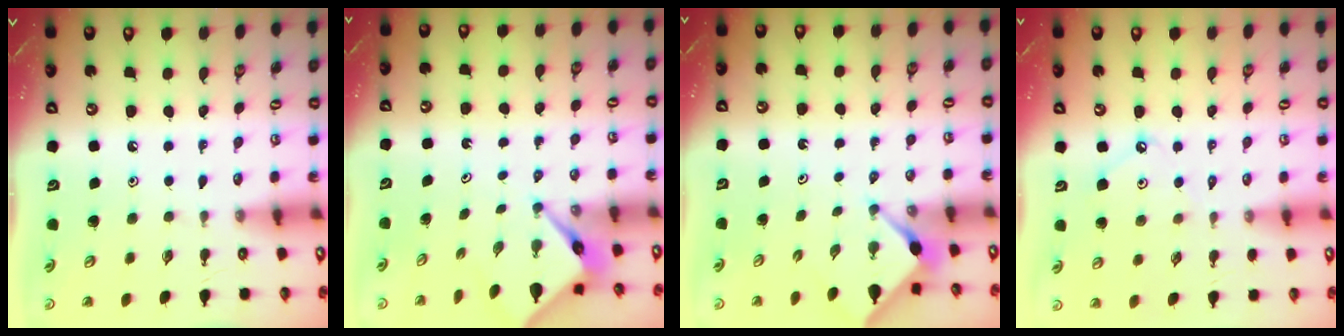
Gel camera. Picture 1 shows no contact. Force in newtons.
{"total": 4.0, "press": 4.0, "slide": 0.2}
{"total": 2.9, "press": 2.9, "slide": 0.4}
{"total": 4.4, "press": 4.3, "slide": 0.6}